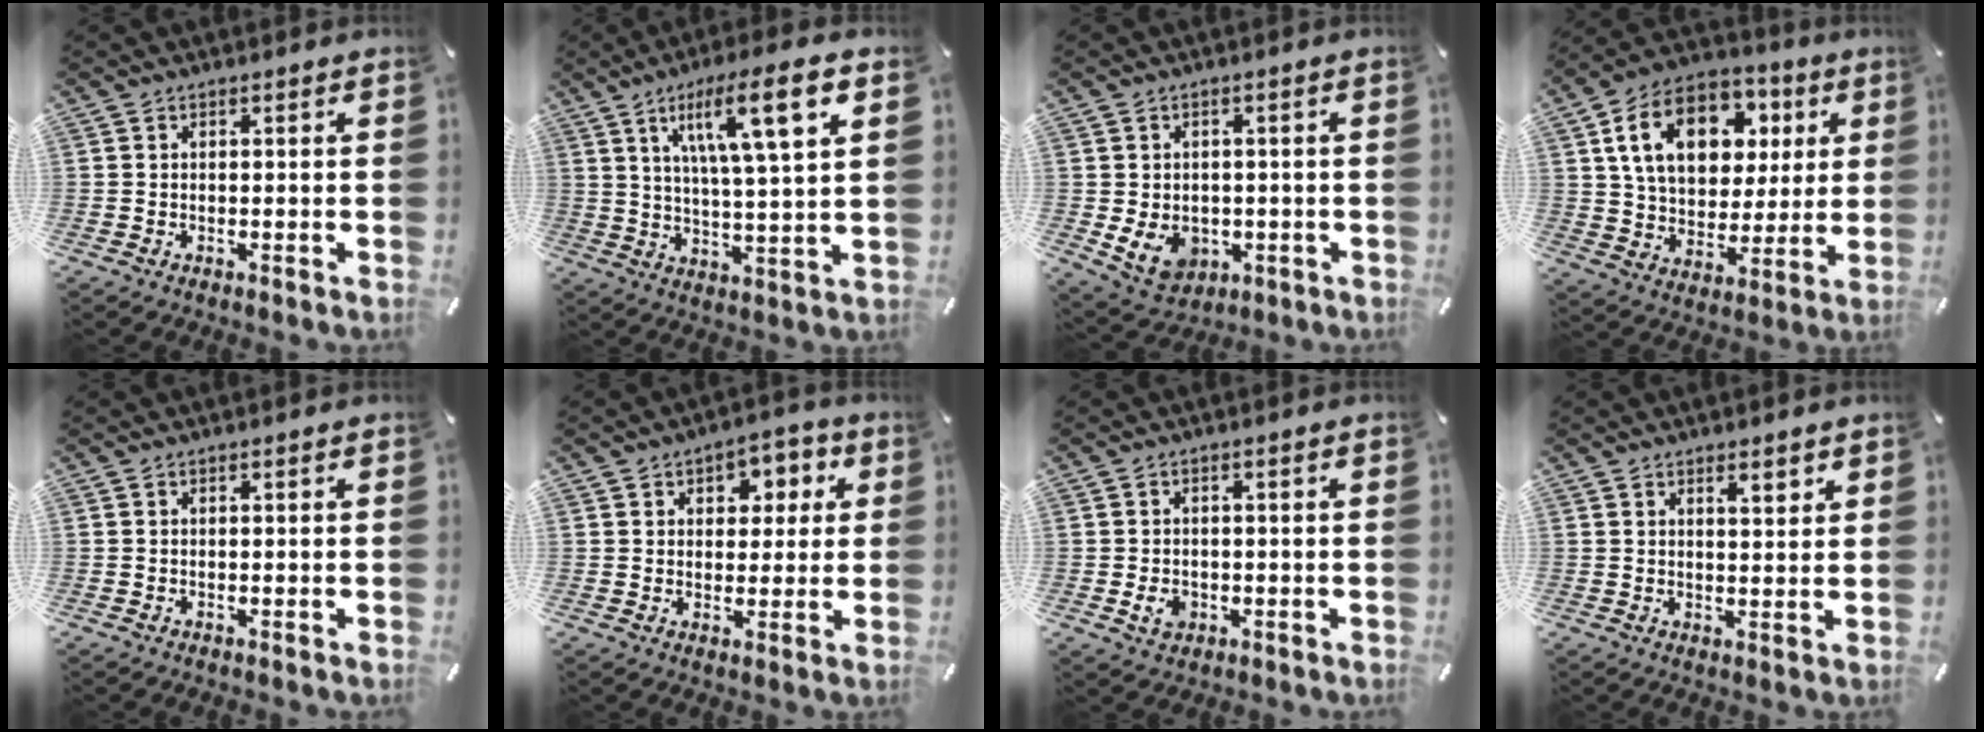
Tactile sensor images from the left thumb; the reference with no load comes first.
{"total": 13.2, "force": [6.5, 2.0, 11.3], "torque": [-0.189, -0.018, 0.099]}
{"total": 7.5, "force": [-1.1, 6.4, 3.7], "torque": [-0.076, 0.000, -0.022]}
{"total": 17.5, "force": [6.4, 12.6, 10.3], "torque": [-0.187, -0.003, 0.118]}
{"total": 0.0}
{"total": 5.8, "force": [1.4, 5.0, 2.5], "torque": [-0.023, 0.000, 0.016]}
{"total": 3.4, "force": [-0.8, 2.7, 1.8], "torque": [-0.031, -0.001, -0.017]}
{"total": 3.2, "force": [2.4, 1.0, 1.9], "torque": [-0.025, -0.010, 0.039]}